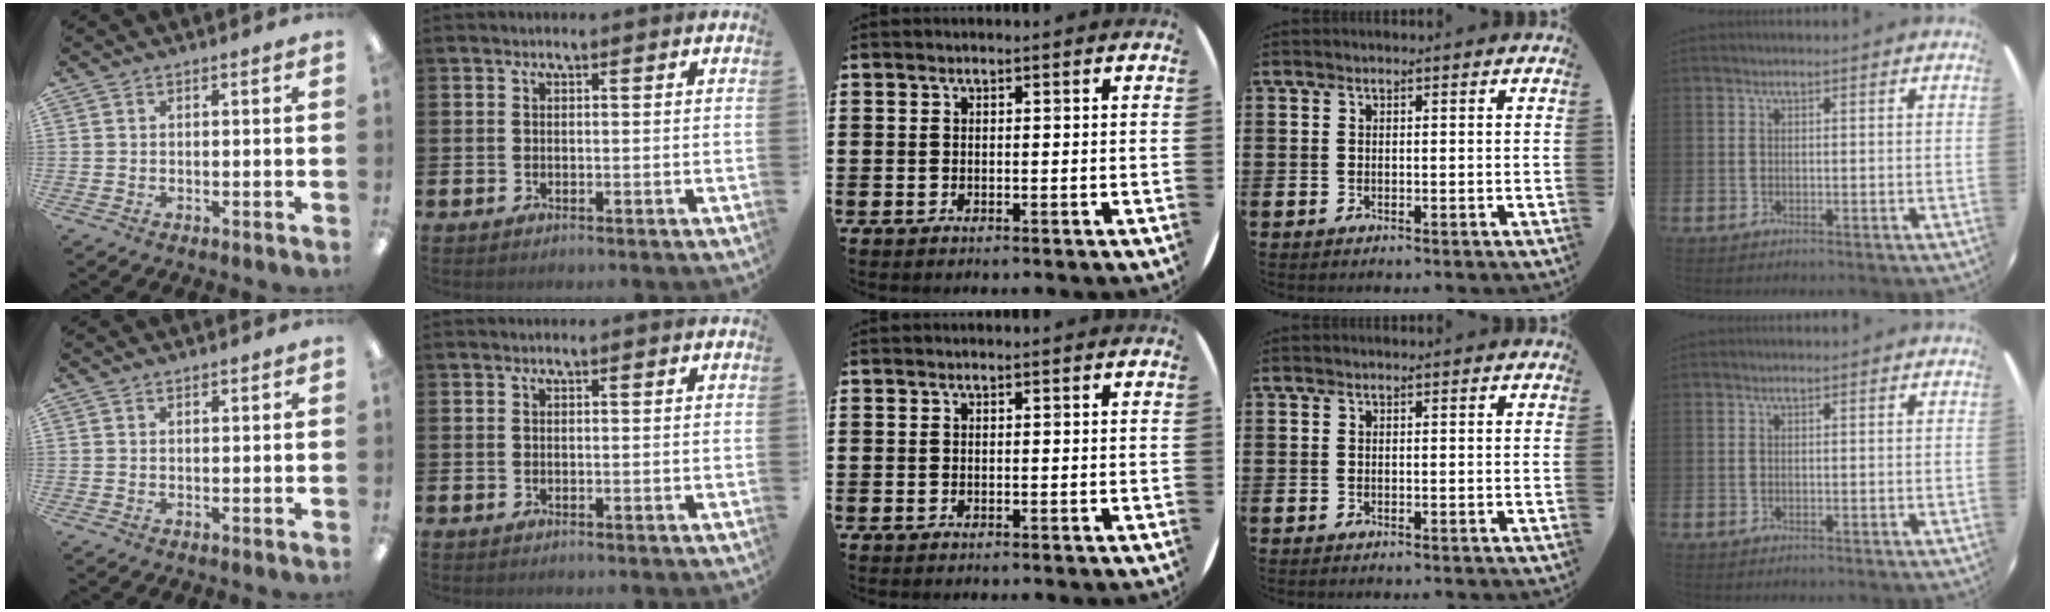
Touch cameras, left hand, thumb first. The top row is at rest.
{"thumb": {"total": 0.6, "force": [0.5, 0.3, 0.2], "torque": [0.003, -0.003, 0.008]}}